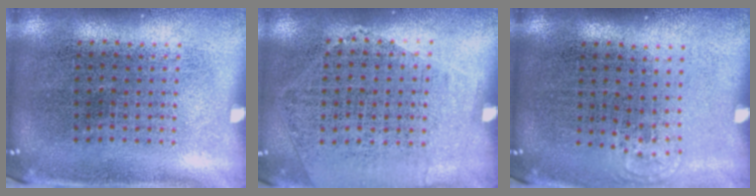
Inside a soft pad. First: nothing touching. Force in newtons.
{"total": 1.2, "press": 0.9, "slide": 0.7}
{"total": 0.6, "press": 0.5, "slide": 0.3}